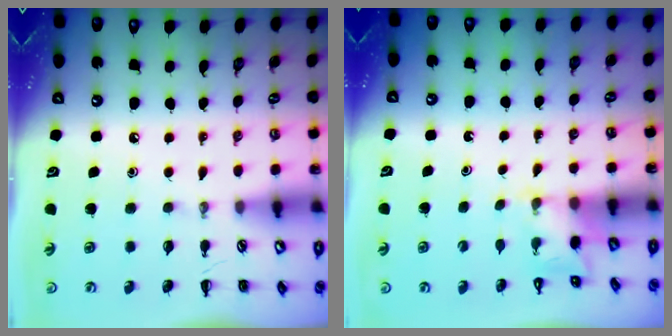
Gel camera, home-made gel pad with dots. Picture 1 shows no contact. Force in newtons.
{"total": 2.7, "press": 2.6, "slide": 0.9}